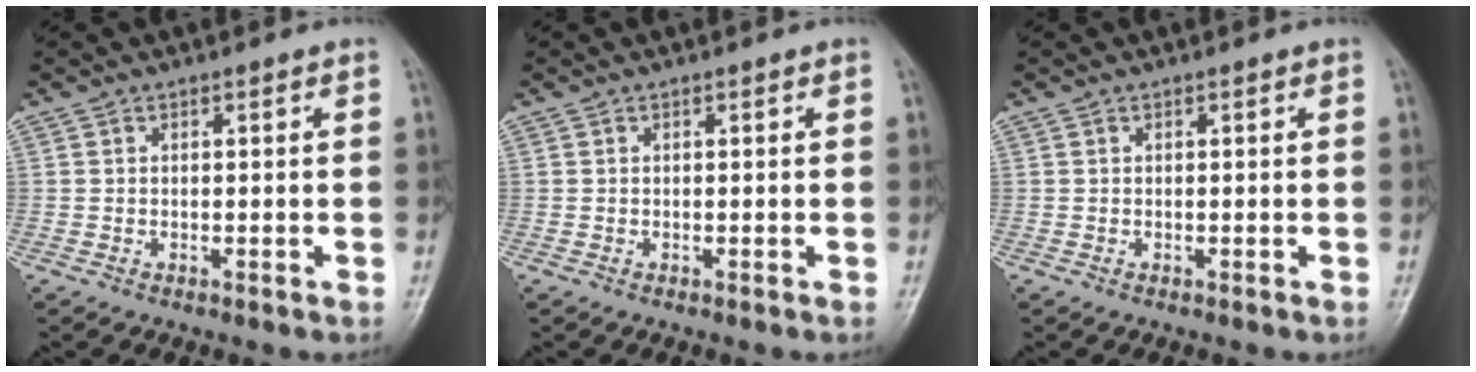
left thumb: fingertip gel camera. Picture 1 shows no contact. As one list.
[{"total": 0.0}, {"total": 0.0}]